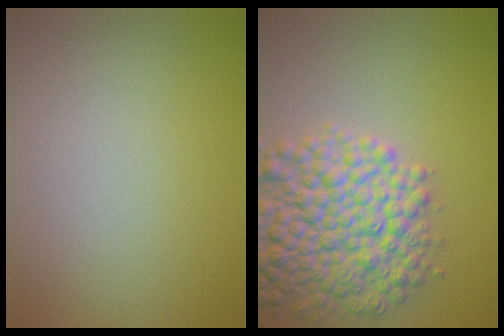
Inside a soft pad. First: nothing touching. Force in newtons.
{"total": 8.4, "press": 8.4, "slide": 0.3}